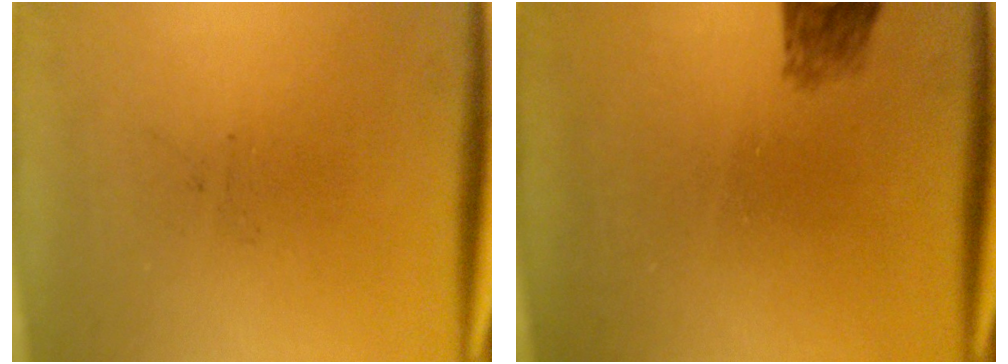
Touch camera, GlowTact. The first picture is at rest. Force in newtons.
{"total": 2.2}